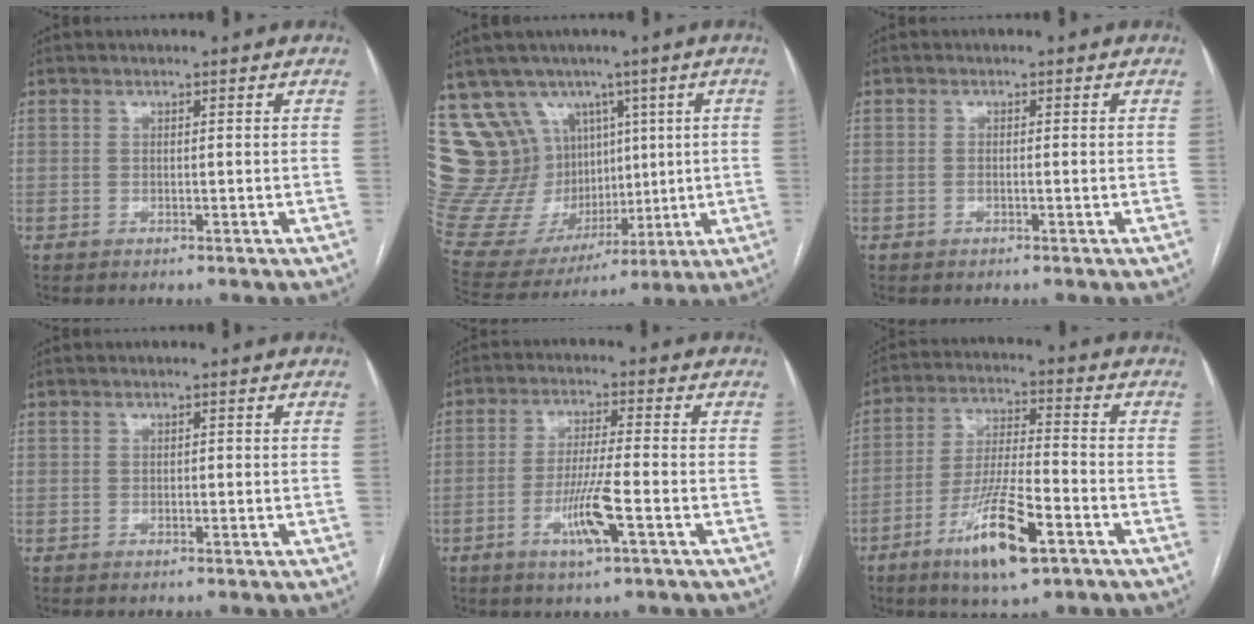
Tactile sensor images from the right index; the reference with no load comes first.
{"total": 21.5, "force": [9.1, 17.5, 8.4], "torque": [-0.191, 0.075, 0.202]}
{"total": 0.7, "force": [-0.2, 0.1, 0.7], "torque": [-0.015, -0.001, -0.001]}
{"total": 0.0}
{"total": 7.4, "force": [-2.9, 0.1, 6.8], "torque": [-0.131, -0.010, -0.054]}
{"total": 12.7, "force": [-6.7, 2.2, 10.6], "torque": [-0.205, -0.016, -0.117]}